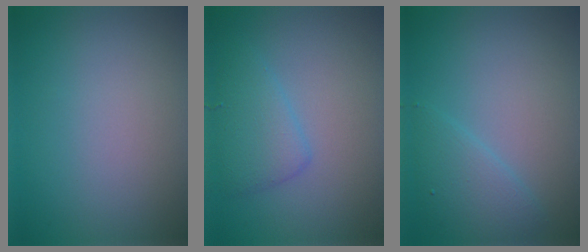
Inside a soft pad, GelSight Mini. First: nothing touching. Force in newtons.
{"total": 2.8, "press": 2.8, "slide": 0.3}
{"total": 2.6, "press": 2.6, "slide": 0.1}